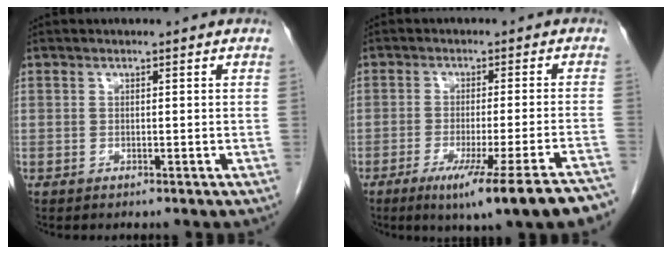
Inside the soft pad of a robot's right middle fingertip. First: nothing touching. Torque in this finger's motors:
{"motor_torque": [1.26, -0.88, 0.23, 0.08]}